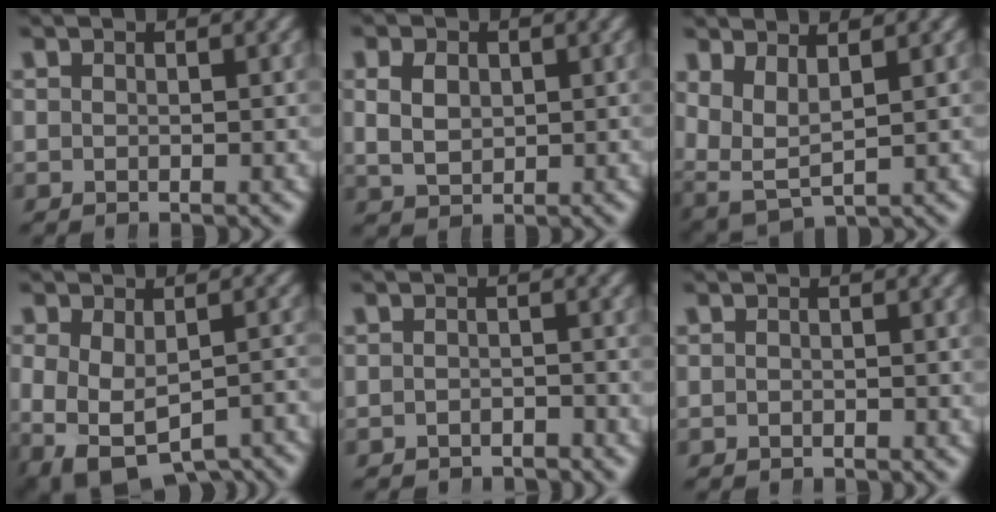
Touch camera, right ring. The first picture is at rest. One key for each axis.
{"total": 3.4, "fx": 0.8, "fy": 2.6, "fz": 2.0, "tx": -0.025, "ty": -0.002, "tz": 0.022}
{"total": 6.2, "fx": 0.5, "fy": 5.4, "fz": 3.0, "tx": -0.092, "ty": -0.025, "tz": 0.014}
{"total": 11.9, "fx": -6.9, "fy": 8.1, "fz": 5.5, "tx": -0.135, "ty": -0.061, "tz": -0.087}
{"total": 2.0, "fx": -2.0, "fy": -0.1, "fz": -0.4, "tx": 0.017, "ty": -0.006, "tz": -0.031}
{"total": 0.6, "fx": -0.5, "fy": -0.3, "fz": -0.3, "tx": 0.007, "ty": -0.003, "tz": -0.008}